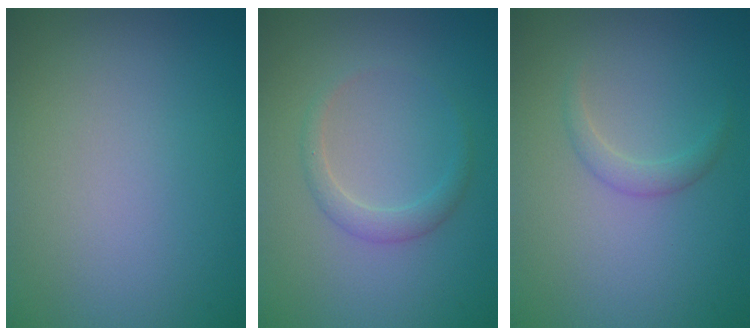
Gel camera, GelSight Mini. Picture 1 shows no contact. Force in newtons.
{"total": 1.7, "press": 1.7, "slide": 0.0}
{"total": 1.2, "press": 1.2, "slide": 0.0}